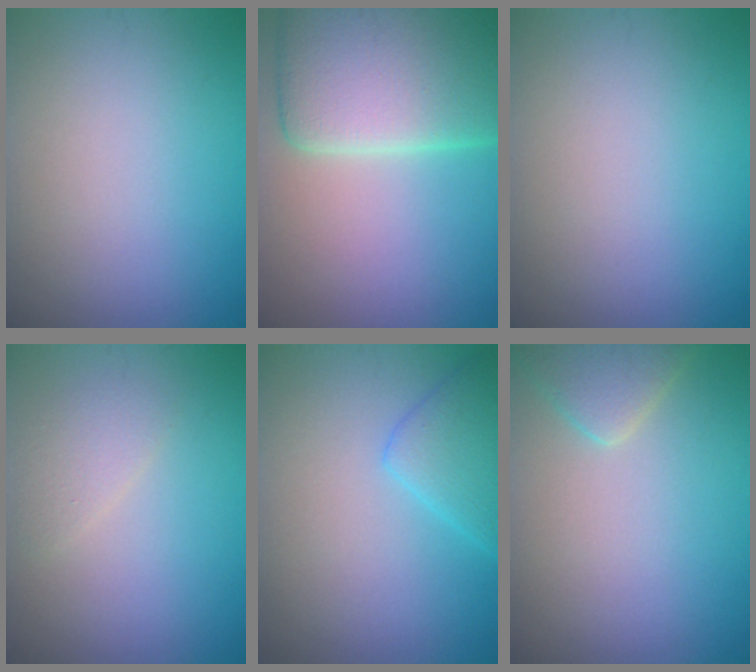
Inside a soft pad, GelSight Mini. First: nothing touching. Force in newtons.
{"total": 11.4, "press": 11.4, "slide": 0.5}
{"total": 0.0}
{"total": 1.5, "press": 1.5, "slide": 0.1}
{"total": 3.4, "press": 3.4, "slide": 0.1}
{"total": 2.6, "press": 2.6, "slide": 0.2}